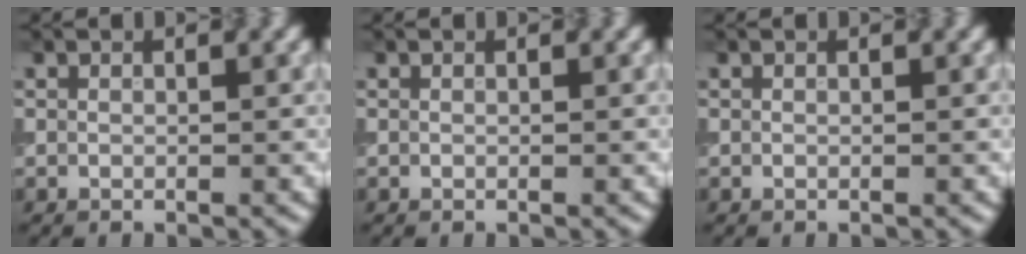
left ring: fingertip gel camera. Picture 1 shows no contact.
{"total": 0.0}
{"total": 0.0}